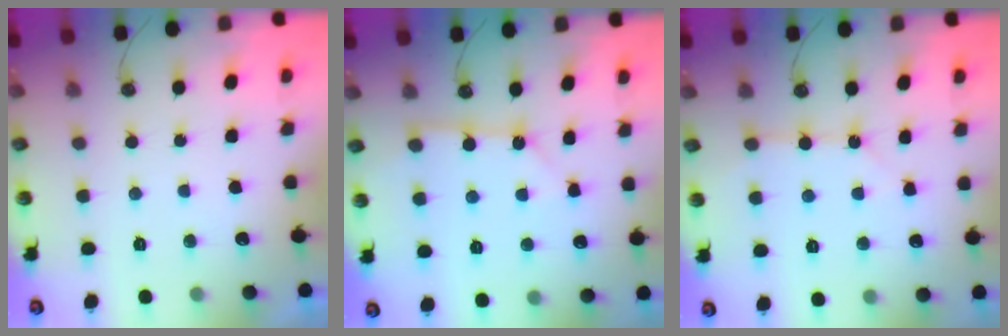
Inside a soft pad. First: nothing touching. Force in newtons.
{"total": 2.8, "press": 2.8, "slide": 0.1}
{"total": 3.6, "press": 3.5, "slide": 0.5}